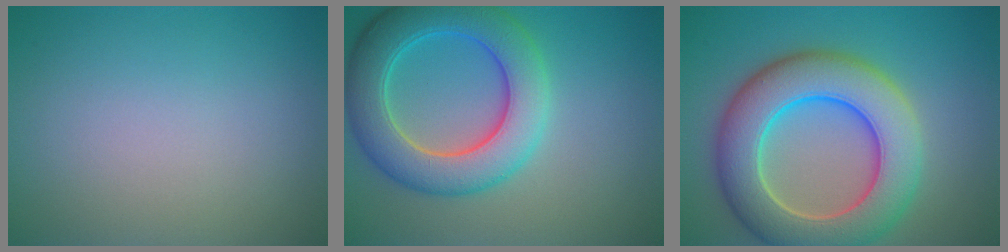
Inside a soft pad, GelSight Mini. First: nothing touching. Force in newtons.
{"total": 7.9, "press": 7.9, "slide": 0.3}
{"total": 10.1, "press": 10.1, "slide": 0.8}